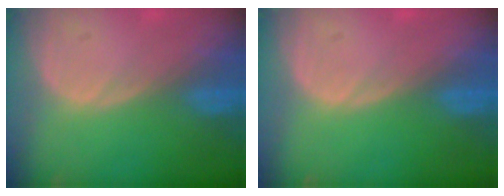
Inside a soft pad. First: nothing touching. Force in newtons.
{"total": 0.0}